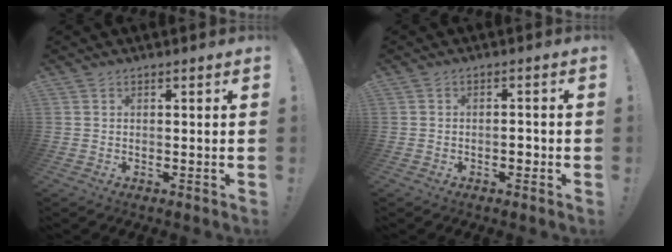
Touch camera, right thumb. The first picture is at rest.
{"total": 2.5, "force": [-1.3, 1.2, 1.7], "torque": [-0.017, 0.003, -0.025]}